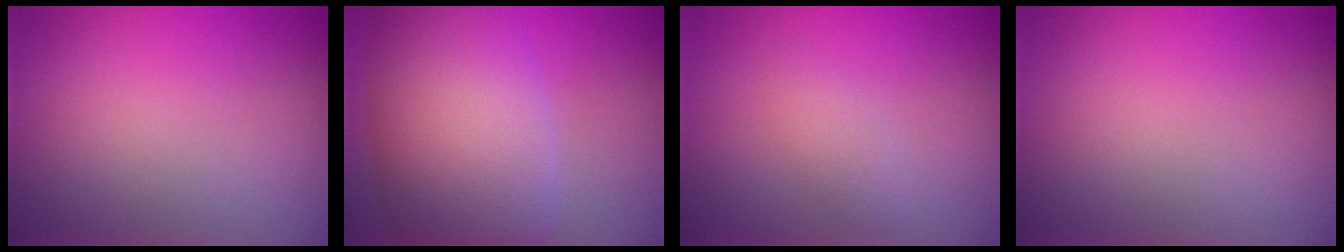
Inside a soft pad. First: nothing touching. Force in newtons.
{"total": 12.4, "press": 12.4, "slide": 0.5}
{"total": 1.7, "press": 1.6, "slide": 0.0}
{"total": 0.0}